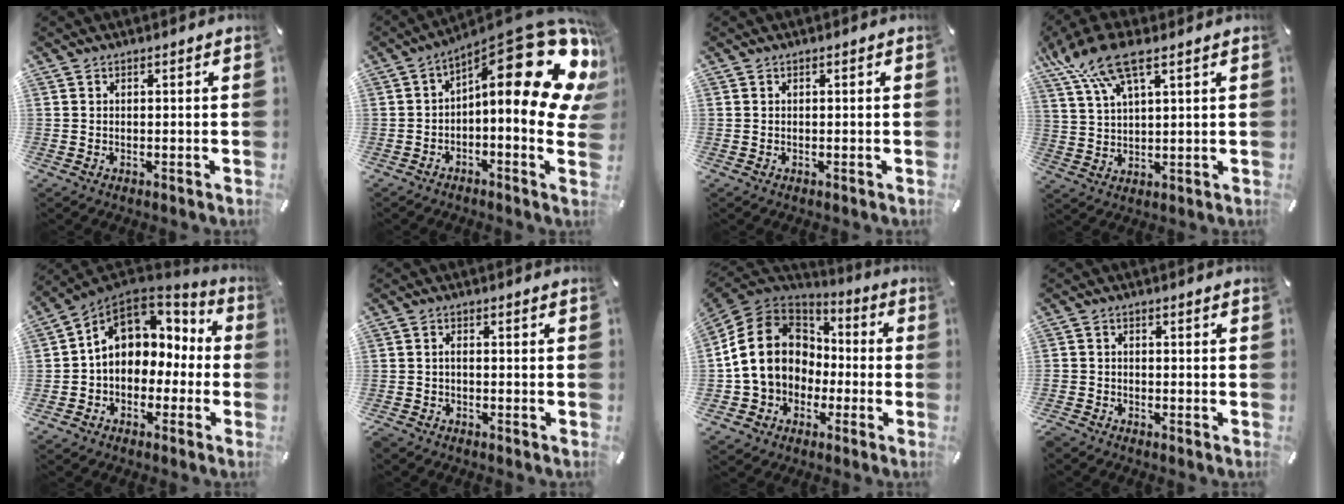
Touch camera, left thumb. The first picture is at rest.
{"total": 22.2, "force": [9.5, 7.4, 18.7], "torque": [-0.244, -0.098, 0.162]}
{"total": 0.0}
{"total": 11.3, "force": [7.0, 3.8, 8.1], "torque": [-0.180, -0.014, 0.128]}
{"total": 10.8, "force": [2.8, 8.9, 5.5], "torque": [-0.103, -0.008, 0.056]}
{"total": 1.4, "force": [-1.1, 0.6, 0.7], "torque": [-0.023, 0.003, -0.025]}
{"total": 16.5, "force": [-0.9, 14.4, 7.9], "torque": [-0.162, 0.020, -0.012]}
{"total": 2.0, "force": [-1.7, 0.9, 0.3], "torque": [-0.012, 0.007, -0.039]}